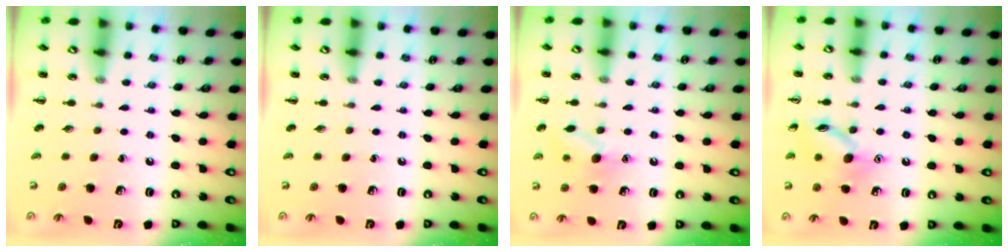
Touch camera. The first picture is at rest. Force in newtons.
{"total": 0.0}
{"total": 9.4, "press": 9.3, "slide": 1.5}
{"total": 11.3, "press": 11.3, "slide": 0.7}